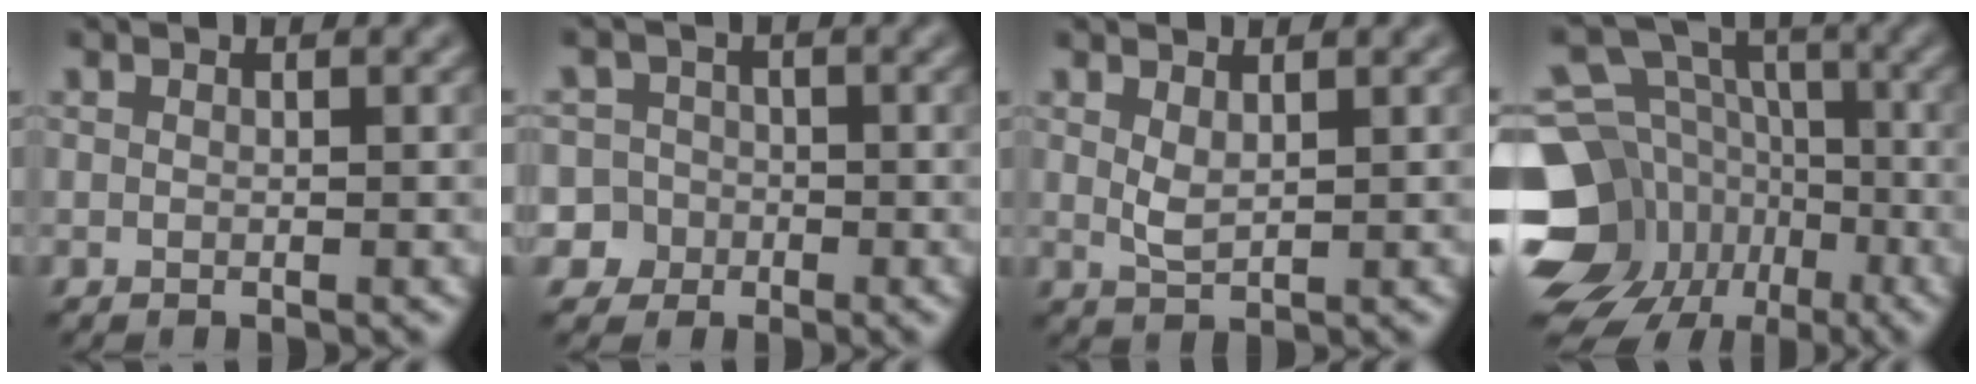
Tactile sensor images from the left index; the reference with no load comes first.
{"total": 6.0, "force": [-2.1, 5.6, 0.8], "torque": [-0.003, 0.013, -0.067]}
{"total": 1.6, "force": [0.8, 0.6, 1.3], "torque": [-0.031, -0.002, 0.019]}
{"total": 15.1, "force": [-6.5, 12.1, 6.1], "torque": [-0.151, -0.007, -0.111]}